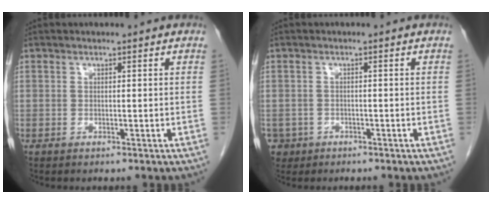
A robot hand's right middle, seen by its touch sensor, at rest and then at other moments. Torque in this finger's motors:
{"motor_torque": [0.51, -0.52, 0.05, 0.02]}